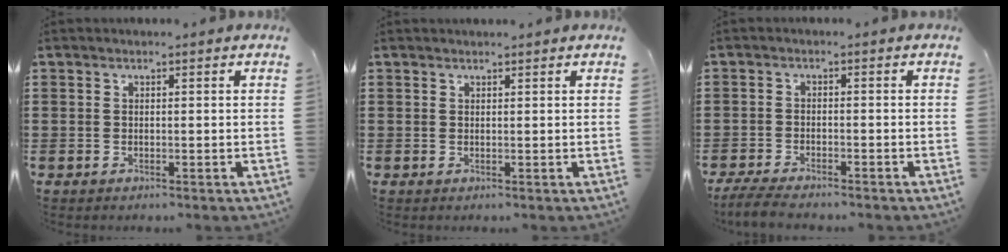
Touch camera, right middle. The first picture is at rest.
{"total": 0.6, "force": [0.6, 0.1, 0.0], "torque": [-0.002, 0.000, 0.011]}
{"total": 3.5, "force": [-3.3, 0.2, 1.2], "torque": [-0.041, -0.008, -0.072]}